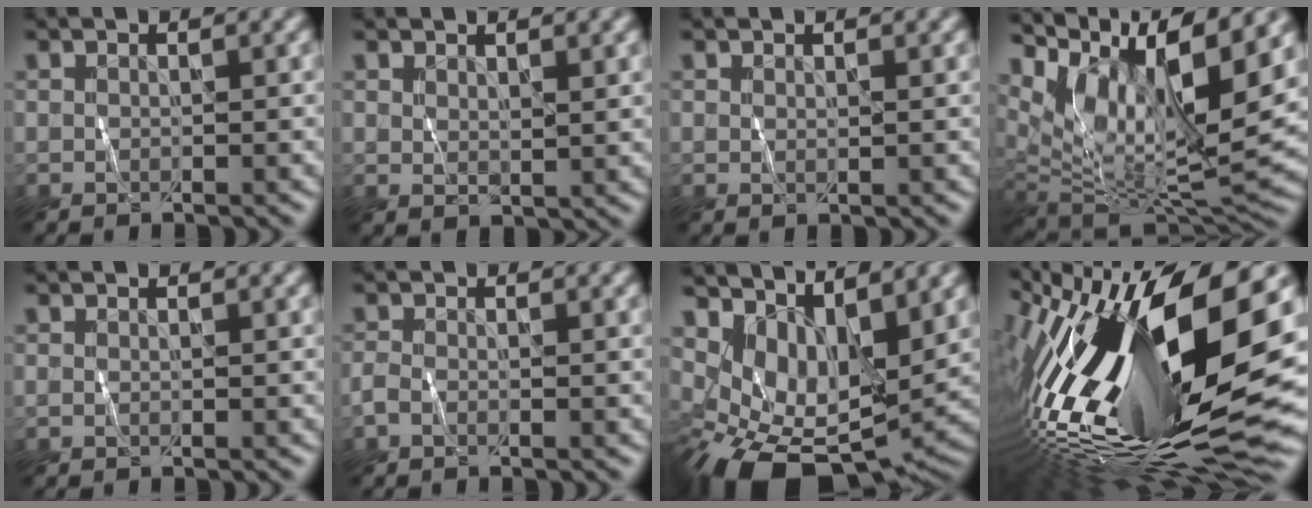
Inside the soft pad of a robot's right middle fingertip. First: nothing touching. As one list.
[{"total": 1.5, "force": [1.1, 0.6, 0.9], "torque": [-0.018, -0.006, 0.026]}, {"total": 0.5, "force": [0.3, 0.2, 0.4], "torque": [-0.007, -0.003, 0.007]}, {"total": 12.8, "force": [6.1, 4.4, 10.4], "torque": [-0.190, 0.017, 0.114]}, {"total": 0.0}, {"total": 1.1, "force": [-0.7, 0.6, 0.7], "torque": [-0.019, 0.000, -0.017]}, {"total": 10.7, "force": [0.7, 6.6, 8.4], "torque": [-0.154, -0.030, 0.028]}, {"total": 20.9, "force": [2.0, 7.2, 19.6], "torque": [-0.356, -0.009, 0.022]}]